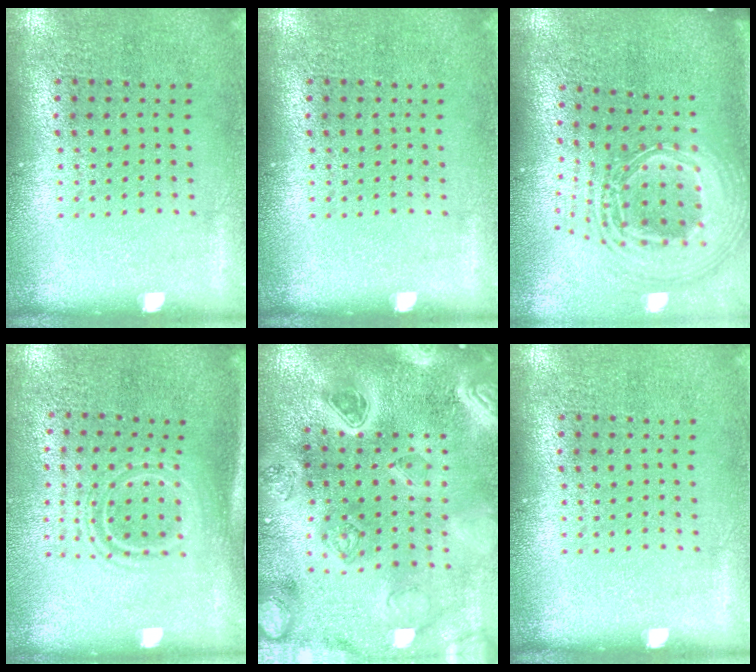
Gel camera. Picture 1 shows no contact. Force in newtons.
{"total": 0.0}
{"total": 2.7, "press": 1.9, "slide": 2.0}
{"total": 1.6, "press": 1.1, "slide": 1.1}
{"total": 5.2, "press": 4.4, "slide": 2.9}
{"total": 0.0}